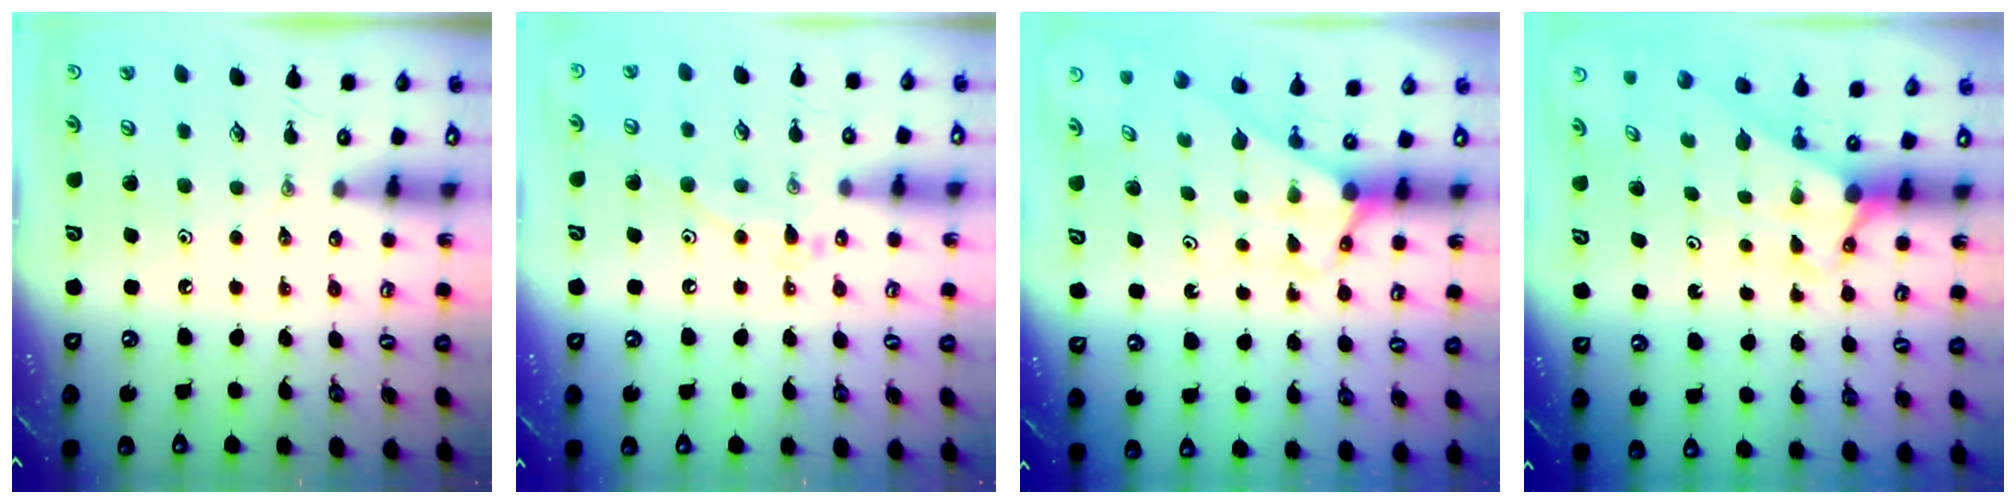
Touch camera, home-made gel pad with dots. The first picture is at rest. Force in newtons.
{"total": 9.8, "press": 9.7, "slide": 0.9}
{"total": 2.7, "press": 2.7, "slide": 0.2}
{"total": 2.9, "press": 2.9, "slide": 0.0}